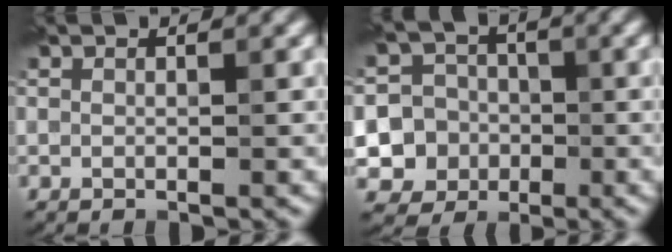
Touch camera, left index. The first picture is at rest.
{"total": 8.5, "force": [-2.3, 8.0, 1.4], "torque": [-0.017, -0.001, -0.057]}